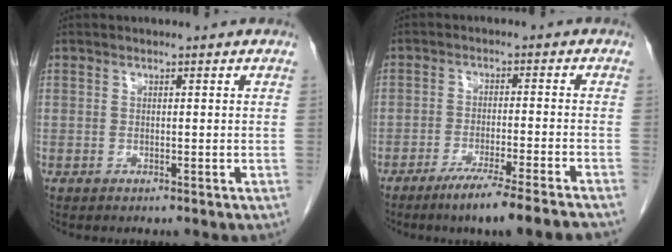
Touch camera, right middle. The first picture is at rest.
{"total": 11.0, "force": [-8.8, -0.7, 6.6], "torque": [-0.085, -0.026, -0.134]}